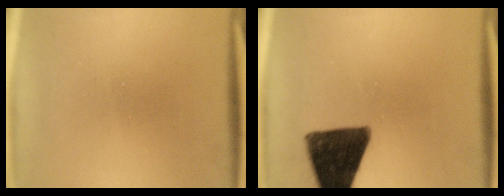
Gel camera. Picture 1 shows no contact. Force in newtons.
{"total": 14.9}